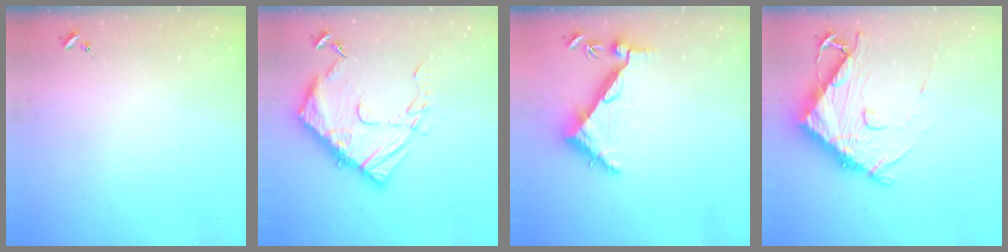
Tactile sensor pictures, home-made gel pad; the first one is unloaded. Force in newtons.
{"total": 15.2, "press": 15.1, "slide": 1.4}
{"total": 6.3, "press": 6.2, "slide": 0.7}
{"total": 14.2, "press": 14.1, "slide": 1.7}